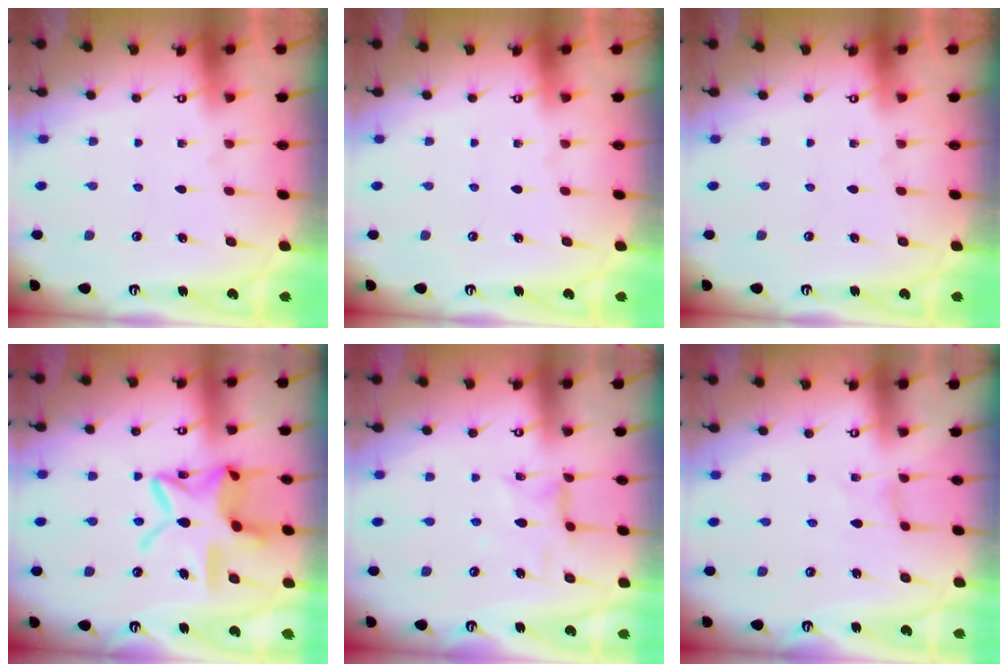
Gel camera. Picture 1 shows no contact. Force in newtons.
{"total": 0.0}
{"total": 0.0}
{"total": 18.4, "press": 18.3, "slide": 1.5}
{"total": 2.5, "press": 2.5, "slide": 0.4}
{"total": 0.0}